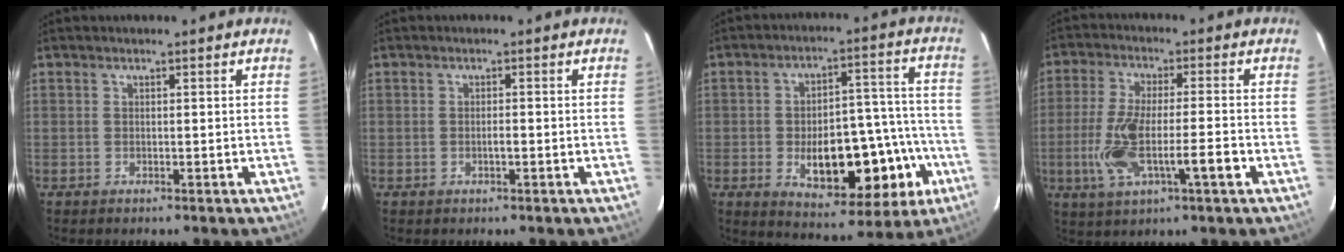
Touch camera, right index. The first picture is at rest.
{"total": 1.0, "force": [-0.3, 0.1, 0.9], "torque": [-0.017, 0.001, -0.006]}
{"total": 17.3, "force": [-5.2, 7.8, 14.5], "torque": [-0.189, 0.029, -0.058]}
{"total": 10.5, "force": [-3.1, 1.9, 9.8], "torque": [-0.195, 0.000, -0.053]}